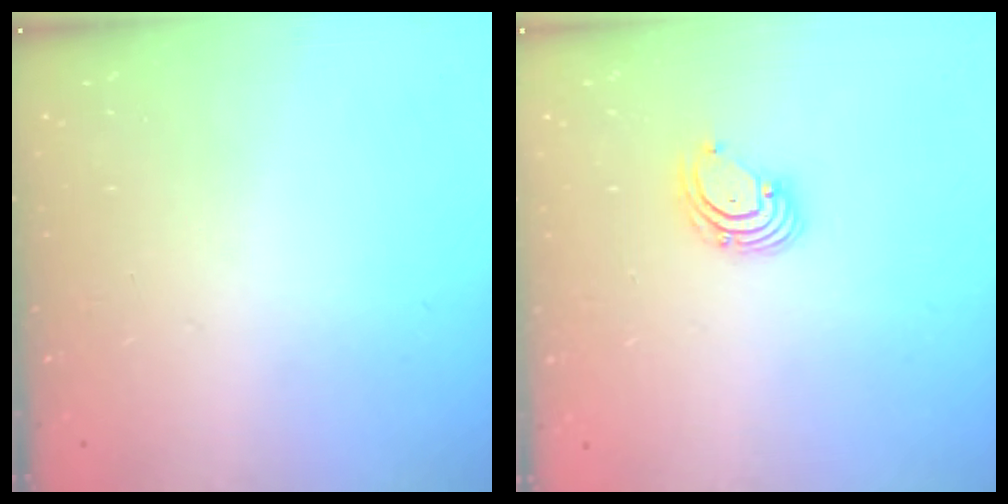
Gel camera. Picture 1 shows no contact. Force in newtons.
{"total": 2.7, "press": 2.7, "slide": 0.3}